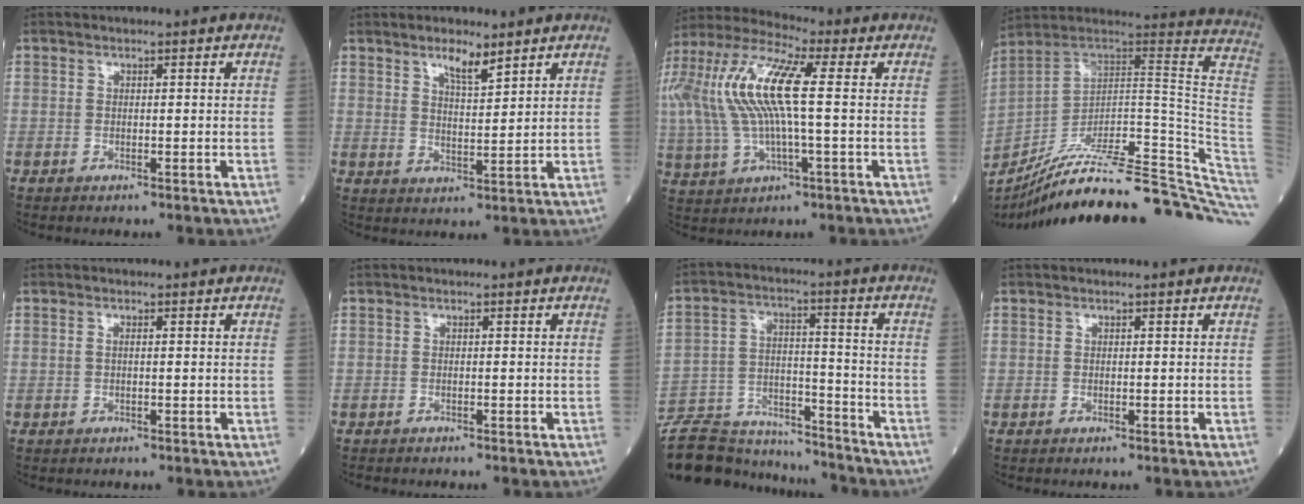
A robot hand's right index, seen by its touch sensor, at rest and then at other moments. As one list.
[{"total": 4.2, "force": [3.2, 0.7, 2.7], "torque": [-0.050, -0.005, 0.057]}, {"total": 18.2, "force": [2.1, 4.4, 17.5], "torque": [-0.400, 0.020, 0.032]}, {"total": 34.1, "force": [-28.3, 2.0, 18.9], "torque": [-0.147, -0.008, -0.395]}, {"total": 0.6, "force": [0.1, 0.2, 0.6], "torque": [-0.014, 0.000, 0.001]}, {"total": 1.0, "force": [-0.9, 0.1, 0.2], "torque": [-0.004, 0.000, -0.016]}, {"total": 19.8, "force": [-18.5, 4.2, 5.6], "torque": [-0.131, 0.004, -0.293]}, {"total": 0.0}]